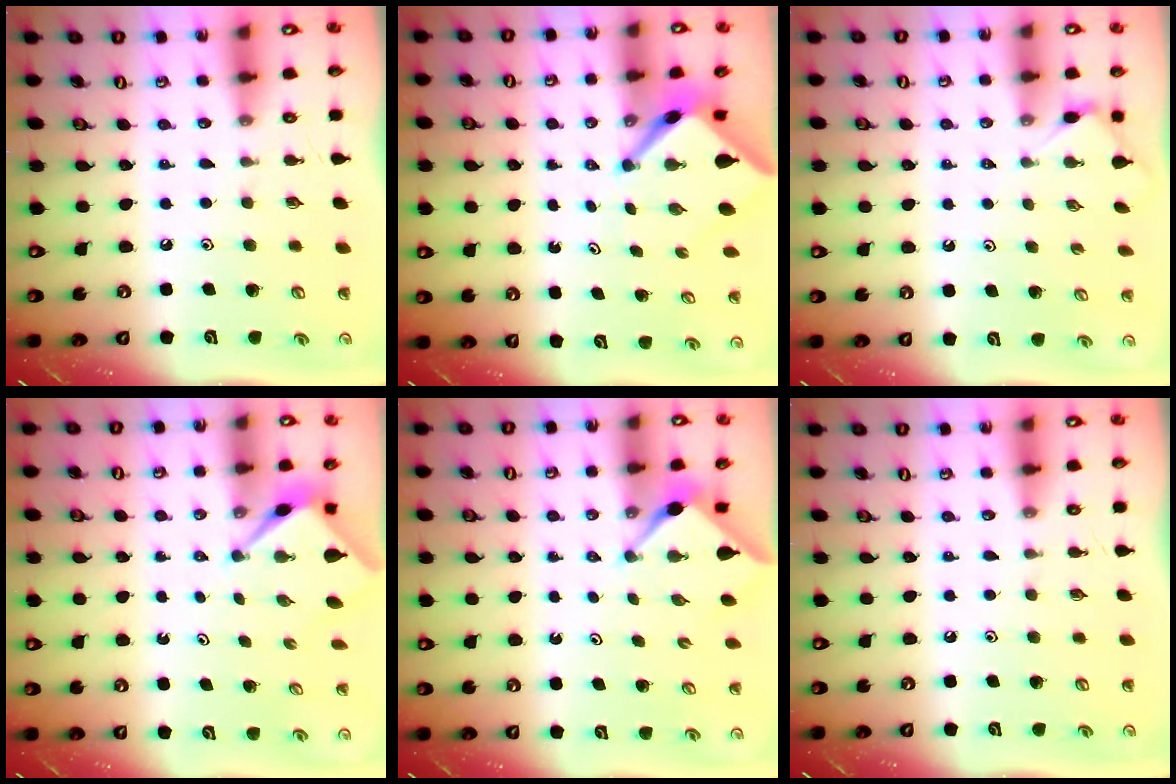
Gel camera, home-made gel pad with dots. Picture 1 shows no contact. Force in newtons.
{"total": 3.7, "press": 3.7, "slide": 0.2}
{"total": 2.9, "press": 2.8, "slide": 0.5}
{"total": 2.8, "press": 2.8, "slide": 0.1}
{"total": 2.9, "press": 2.9, "slide": 0.4}
{"total": 0.0}